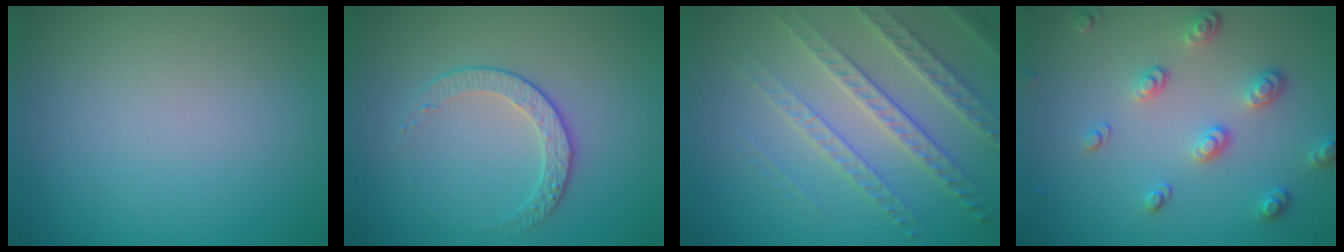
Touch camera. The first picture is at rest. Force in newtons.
{"total": 2.2, "press": 1.7, "slide": 1.4}
{"total": 5.0, "press": 4.2, "slide": 2.8}
{"total": 3.3, "press": 2.6, "slide": 1.9}